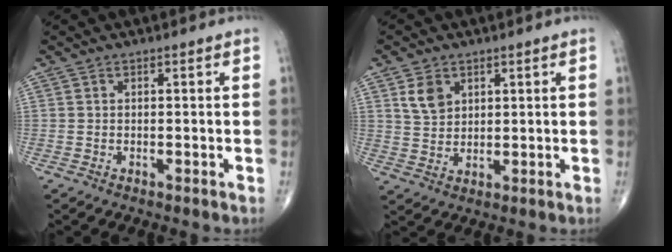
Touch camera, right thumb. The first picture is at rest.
{"total": 5.0, "force": [2.3, 3.6, 2.6], "torque": [-0.033, -0.012, 0.049]}